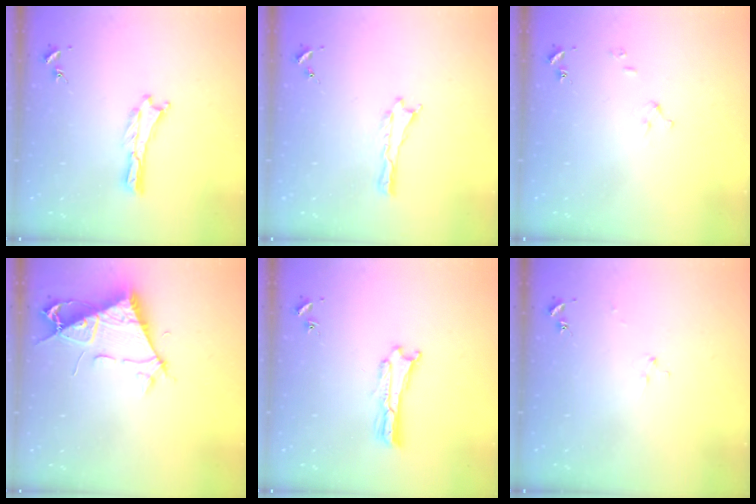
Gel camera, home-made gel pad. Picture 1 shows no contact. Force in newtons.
{"total": 0.0}
{"total": 2.6, "press": 2.6, "slide": 0.3}
{"total": 7.7, "press": 7.7, "slide": 0.8}
{"total": 0.9, "press": 0.9, "slide": 0.2}
{"total": 2.5, "press": 2.5, "slide": 0.3}